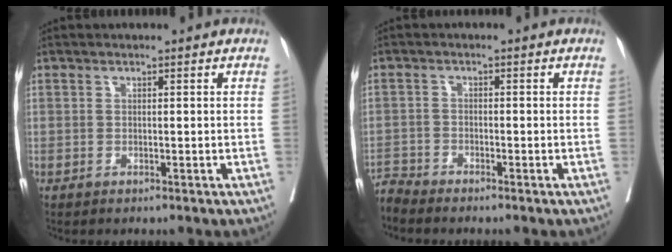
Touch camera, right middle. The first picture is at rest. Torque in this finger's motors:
{"motor_torque": [-0.06, 0.07, -0.03, -0.01]}